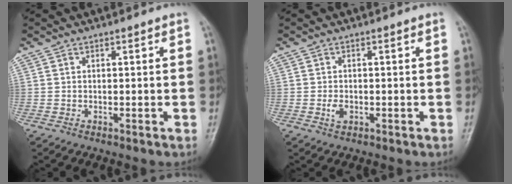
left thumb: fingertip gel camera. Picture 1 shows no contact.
{"total": 1.9, "force": [-0.5, 1.3, 1.3], "torque": [-0.025, -0.001, -0.010]}